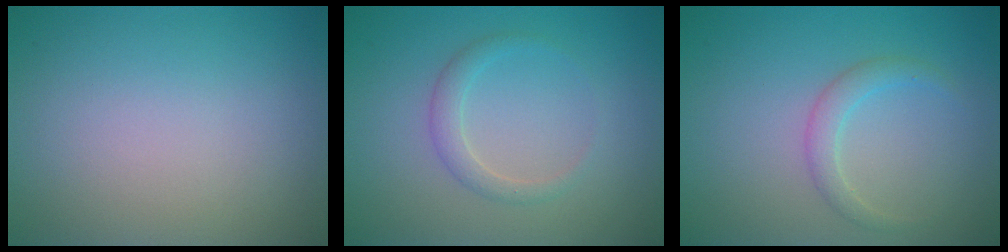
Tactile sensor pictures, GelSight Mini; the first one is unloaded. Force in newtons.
{"total": 1.7, "press": 1.7, "slide": 0.0}
{"total": 1.7, "press": 1.7, "slide": 0.2}